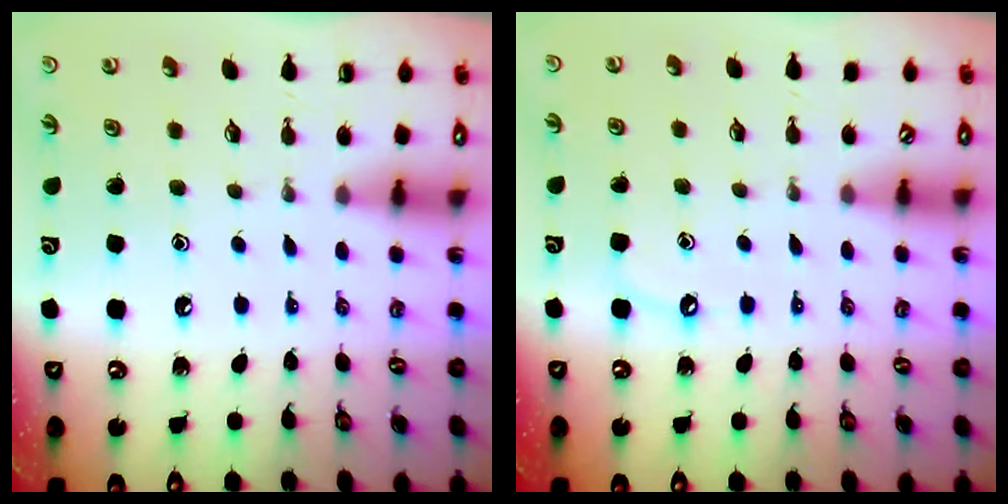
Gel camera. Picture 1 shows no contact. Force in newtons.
{"total": 3.8, "press": 3.8, "slide": 0.5}